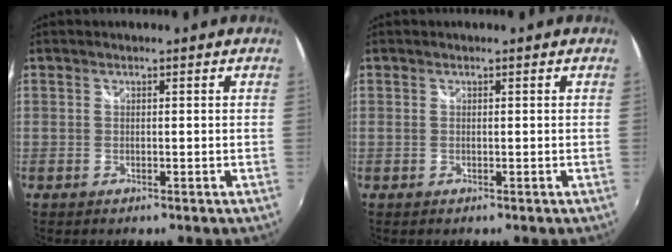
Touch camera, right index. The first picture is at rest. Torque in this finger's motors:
{"motor_torque": [0.00, 0.00, 0.00, 0.00]}